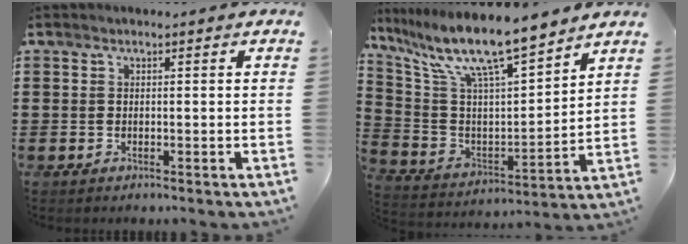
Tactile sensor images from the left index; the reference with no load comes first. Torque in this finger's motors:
{"motor_torque": [2.07, -0.07, 0.79, 0.21]}